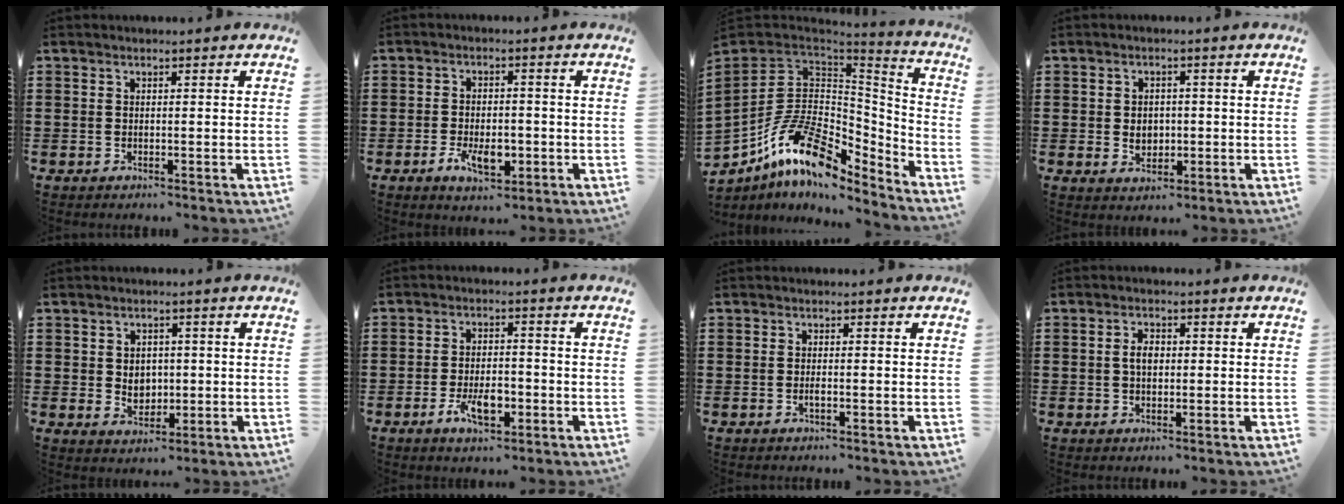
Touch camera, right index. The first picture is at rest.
{"total": 5.5, "force": [-1.9, 2.8, 4.4], "torque": [-0.076, 0.000, -0.033]}
{"total": 15.3, "force": [-7.5, 8.0, 10.6], "torque": [-0.226, 0.021, -0.133]}
{"total": 3.1, "force": [-0.2, 2.5, 1.8], "torque": [-0.033, 0.004, -0.009]}
{"total": 3.5, "force": [0.1, 2.8, 2.0], "torque": [-0.031, 0.002, -0.003]}
{"total": 5.6, "force": [-2.3, 2.4, 4.5], "torque": [-0.083, -0.003, -0.044]}
{"total": 0.8, "force": [-0.3, 0.0, 0.7], "torque": [-0.013, -0.007, -0.003]}
{"total": 2.5, "force": [0.2, 1.2, 2.2], "torque": [-0.042, 0.005, 0.003]}